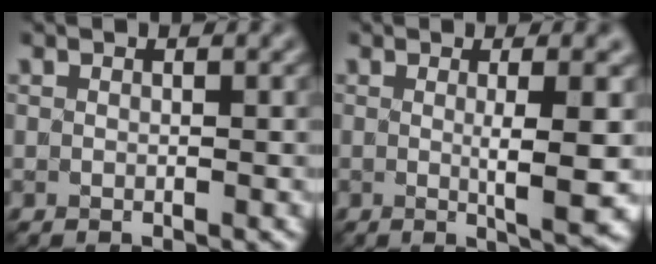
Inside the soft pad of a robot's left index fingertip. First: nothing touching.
{"total": 5.2, "force": [0.1, 0.8, 5.1], "torque": [-0.073, -0.005, 0.004]}